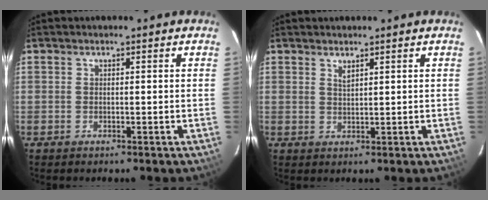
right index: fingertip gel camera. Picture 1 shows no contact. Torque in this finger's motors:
{"motor_torque": [-0.05, 0.09, -0.02, 0.00]}